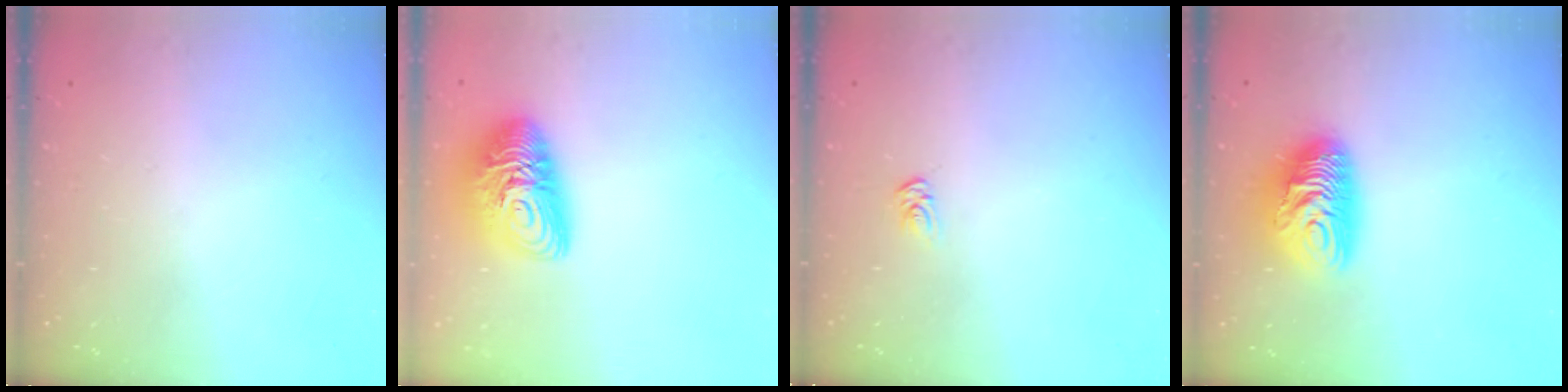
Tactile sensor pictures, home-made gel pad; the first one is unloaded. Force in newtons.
{"total": 14.0, "press": 14.0, "slide": 1.1}
{"total": 2.5, "press": 2.5, "slide": 0.1}
{"total": 12.4, "press": 12.3, "slide": 0.9}